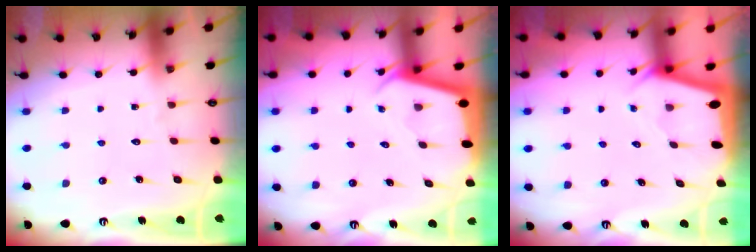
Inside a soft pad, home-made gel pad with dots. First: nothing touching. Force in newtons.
{"total": 2.3, "press": 2.3, "slide": 0.4}
{"total": 2.1, "press": 2.1, "slide": 0.0}